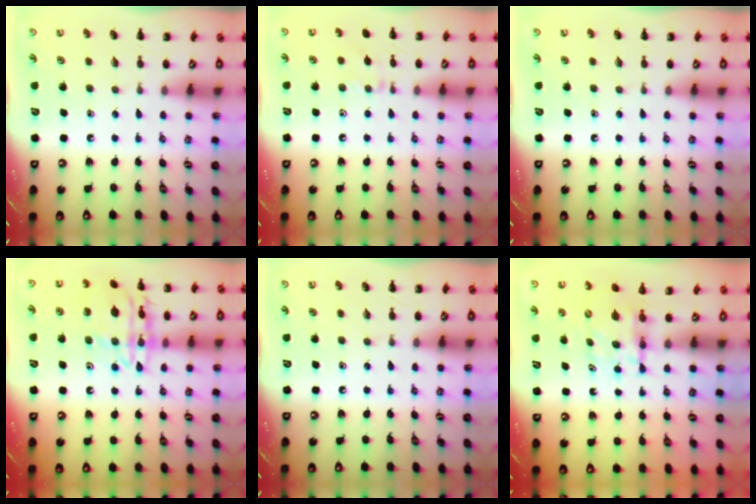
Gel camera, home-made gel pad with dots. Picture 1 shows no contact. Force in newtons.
{"total": 6.6, "press": 6.4, "slide": 1.8}
{"total": 0.0}
{"total": 15.6, "press": 15.5, "slide": 1.5}
{"total": 0.0}
{"total": 4.5, "press": 4.3, "slide": 1.5}